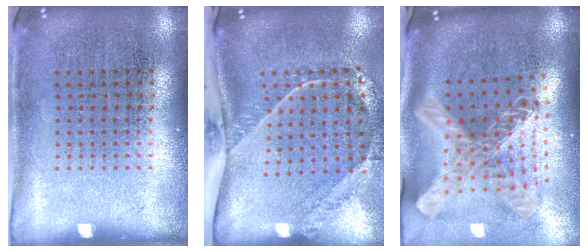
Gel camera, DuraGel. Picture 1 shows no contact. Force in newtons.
{"total": 2.6, "press": 1.7, "slide": 2.0}
{"total": 3.0, "press": 2.1, "slide": 2.1}